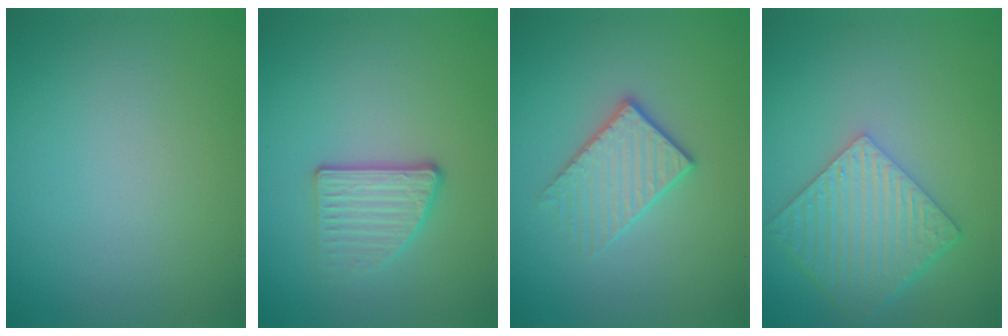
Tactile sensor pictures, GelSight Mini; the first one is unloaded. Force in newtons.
{"total": 2.8, "press": 2.3, "slide": 1.5}
{"total": 2.6, "press": 2.3, "slide": 1.2}
{"total": 6.0, "press": 4.5, "slide": 3.9}